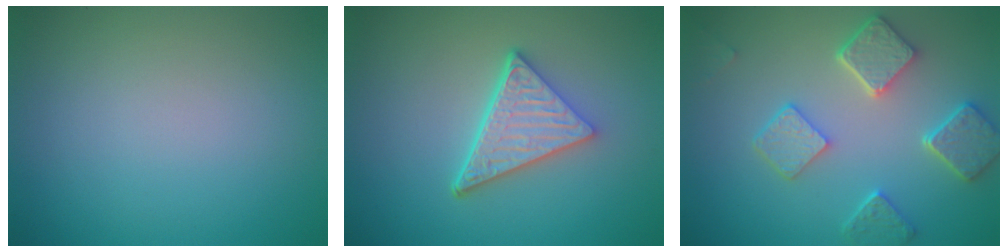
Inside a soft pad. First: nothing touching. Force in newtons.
{"total": 5.1, "press": 3.8, "slide": 3.5}
{"total": 5.5, "press": 4.4, "slide": 3.4}